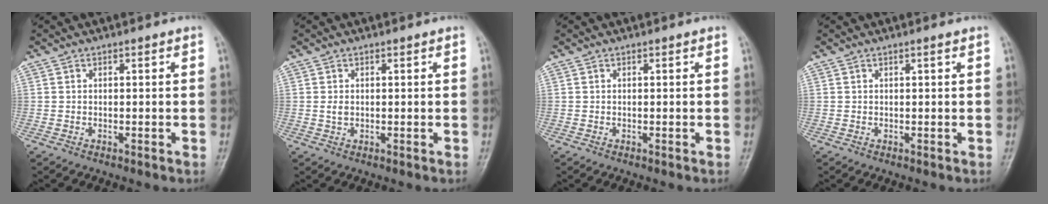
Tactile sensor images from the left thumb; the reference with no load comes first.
{"total": 1.4, "force": [0.3, 1.0, 0.9], "torque": [-0.014, -0.002, 0.007]}
{"total": 0.0}
{"total": 0.6, "force": [0.5, 0.0, 0.4], "torque": [-0.008, -0.002, 0.008]}